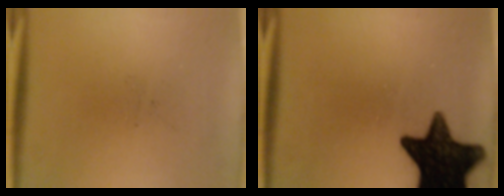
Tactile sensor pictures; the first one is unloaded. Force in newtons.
{"total": 16.3}